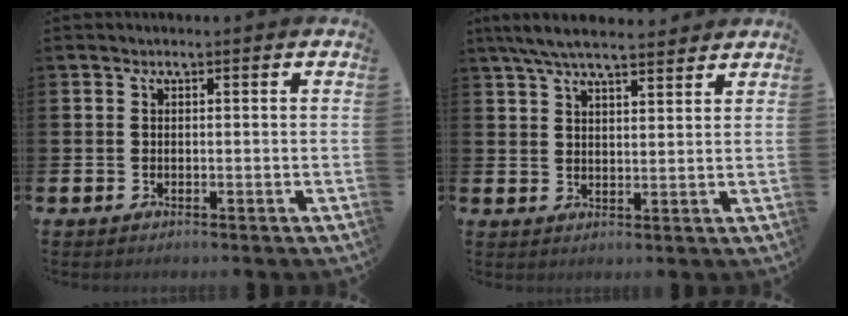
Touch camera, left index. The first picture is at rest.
{"total": 6.3, "force": [5.8, 1.1, 2.2], "torque": [-0.055, -0.017, 0.105]}